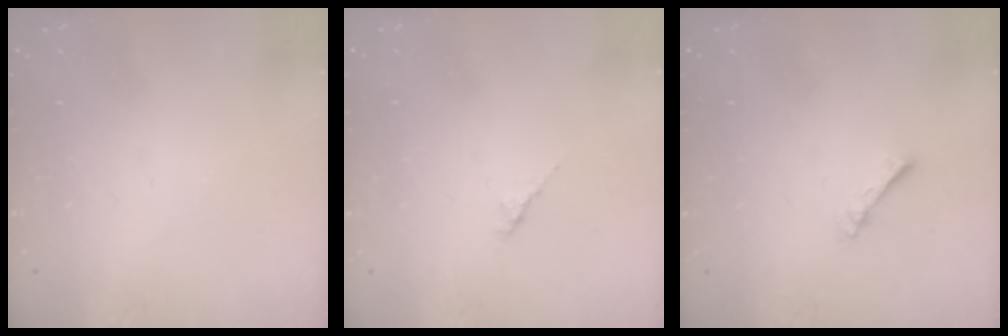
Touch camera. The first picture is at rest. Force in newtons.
{"total": 1.5, "press": 1.4, "slide": 0.5}
{"total": 1.7, "press": 1.7, "slide": 0.2}